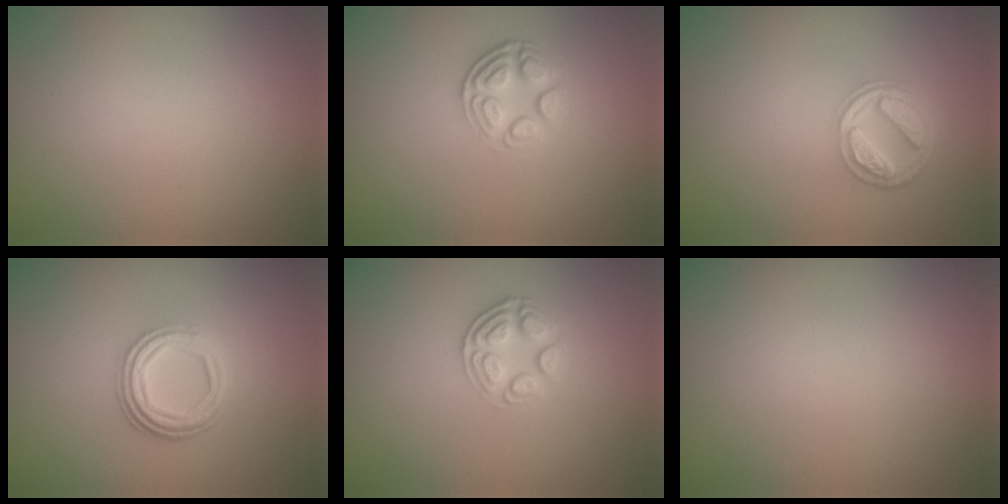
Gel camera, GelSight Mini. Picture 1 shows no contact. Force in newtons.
{"total": 3.0, "press": 2.3, "slide": 1.9}
{"total": 4.2, "press": 3.2, "slide": 2.7}
{"total": 4.2, "press": 3.1, "slide": 2.7}
{"total": 2.7, "press": 2.4, "slide": 1.2}
{"total": 0.0}